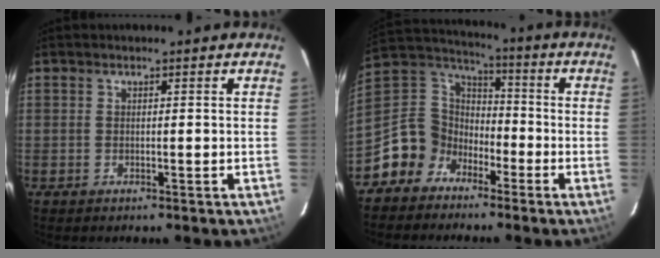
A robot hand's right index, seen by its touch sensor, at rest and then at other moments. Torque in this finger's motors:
{"motor_torque": [0.51, -0.39, 0.21, -0.05]}